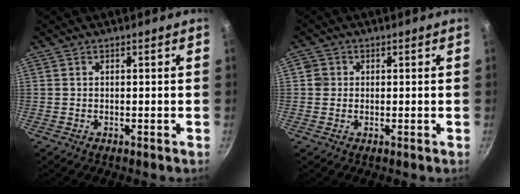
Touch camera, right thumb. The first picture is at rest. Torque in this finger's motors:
{"motor_torque": [0.52, 0.45, 0.48, 0.31, -0.03]}